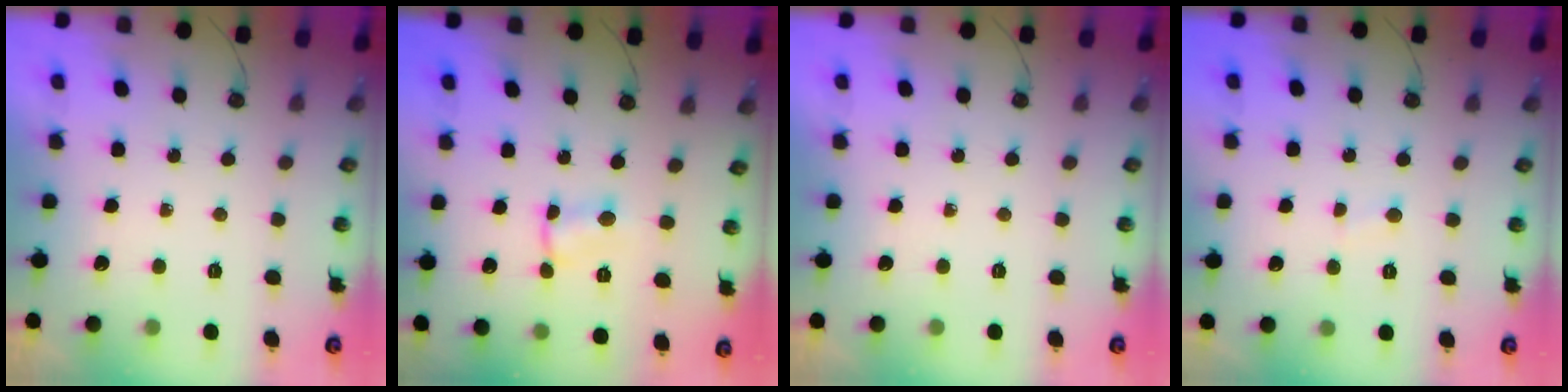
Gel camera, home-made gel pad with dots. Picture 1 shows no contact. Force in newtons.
{"total": 1.4, "press": 1.4, "slide": 0.0}
{"total": 0.0}
{"total": 3.8, "press": 1.9, "slide": 3.3}